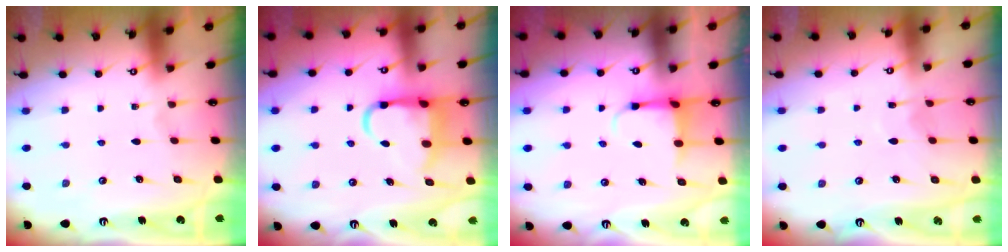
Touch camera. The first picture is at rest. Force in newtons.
{"total": 9.6, "press": 9.5, "slide": 1.4}
{"total": 3.9, "press": 3.7, "slide": 1.2}
{"total": 5.6, "press": 5.5, "slide": 0.5}